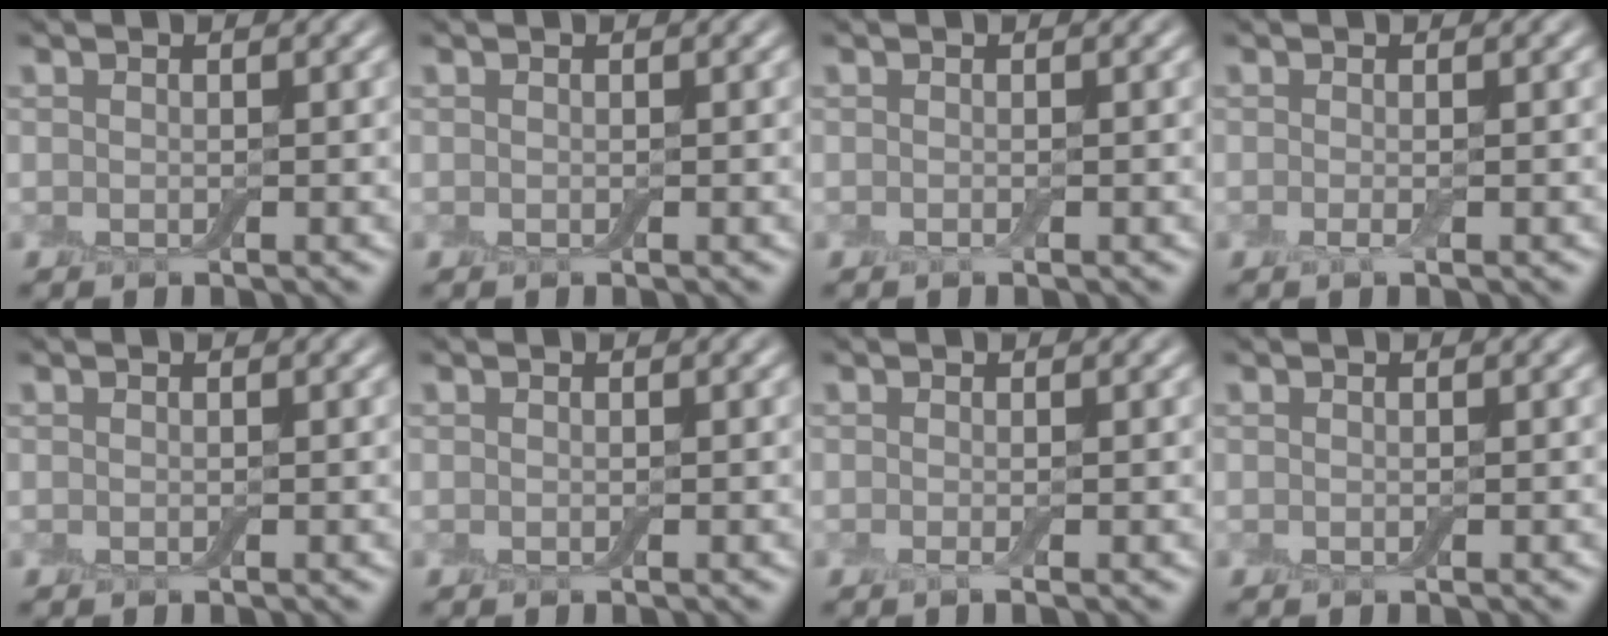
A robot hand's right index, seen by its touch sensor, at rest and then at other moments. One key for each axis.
{"total": 0.0}
{"total": 0.0}
{"total": 0.8, "fx": -0.2, "fy": 0.1, "fz": 0.7, "tx": -0.016, "ty": -0.007, "tz": -0.004}
{"total": 0.0}
{"total": 0.0}
{"total": 0.8, "fx": -0.2, "fy": 0.1, "fz": 0.7, "tx": -0.011, "ty": -0.007, "tz": -0.005}
{"total": 0.0}